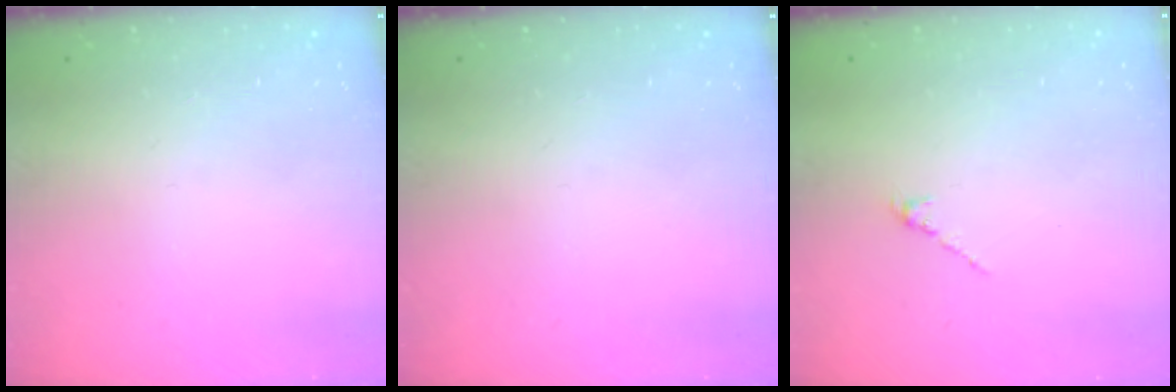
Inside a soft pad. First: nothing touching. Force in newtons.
{"total": 0.0}
{"total": 1.3, "press": 1.2, "slide": 0.5}